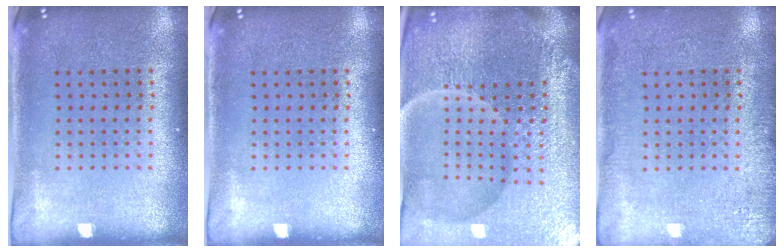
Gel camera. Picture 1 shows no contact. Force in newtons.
{"total": 0.0}
{"total": 6.8, "press": 6.0, "slide": 3.0}
{"total": 2.8, "press": 2.8, "slide": 0.3}